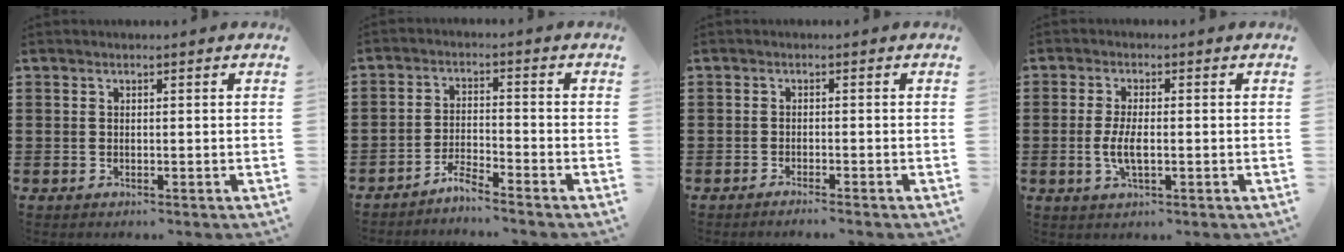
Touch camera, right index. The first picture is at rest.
{"total": 3.4, "force": [-3.4, -0.4, 0.5], "torque": [-0.021, 0.000, -0.072]}
{"total": 1.3, "force": [-1.2, -0.4, 0.3], "torque": [-0.004, 0.000, -0.024]}
{"total": 4.2, "force": [-0.7, 1.5, 3.9], "torque": [-0.090, -0.005, -0.019]}